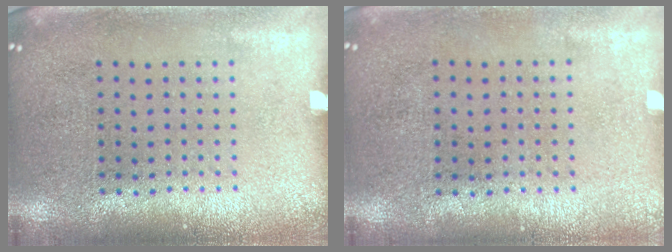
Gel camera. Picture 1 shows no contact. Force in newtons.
{"total": 0.0}